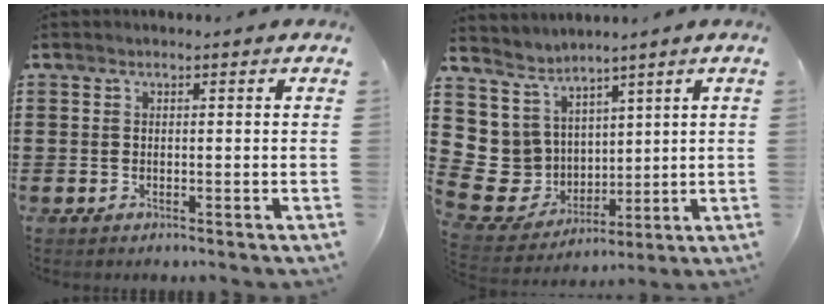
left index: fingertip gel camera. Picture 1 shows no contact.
{"total": 8.3, "force": [1.9, 8.0, 1.2], "torque": [-0.092, -0.019, 0.042]}